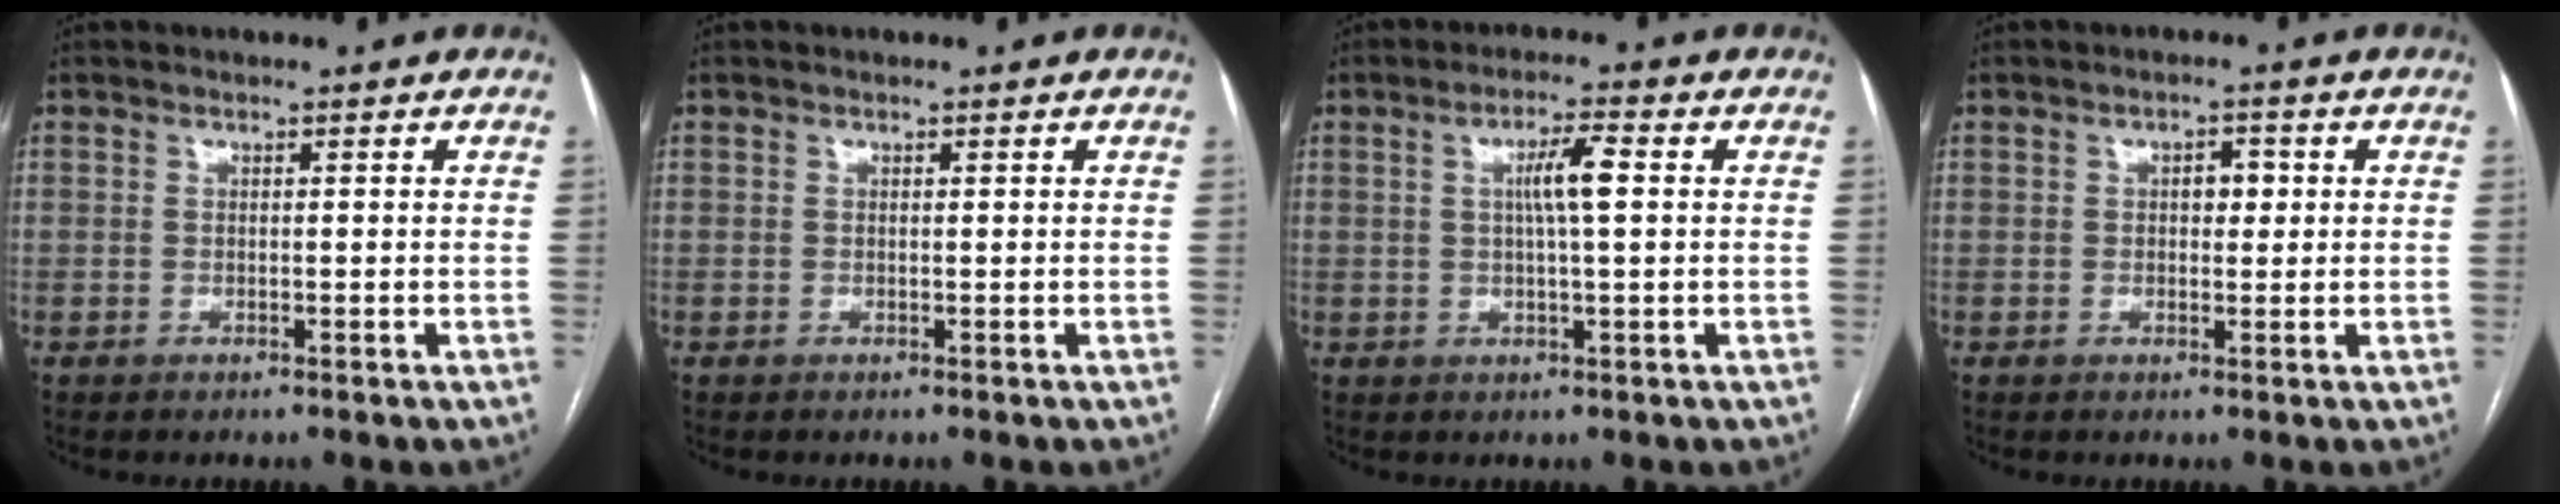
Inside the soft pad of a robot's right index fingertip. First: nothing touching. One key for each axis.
{"total": 0.0}
{"total": 5.0, "fx": 0.8, "fy": 0.2, "fz": 5.0, "tx": -0.090, "ty": 0.005, "tz": 0.014}
{"total": 2.5, "fx": 0.4, "fy": 1.4, "fz": 2.1, "tx": -0.030, "ty": 0.008, "tz": 0.006}